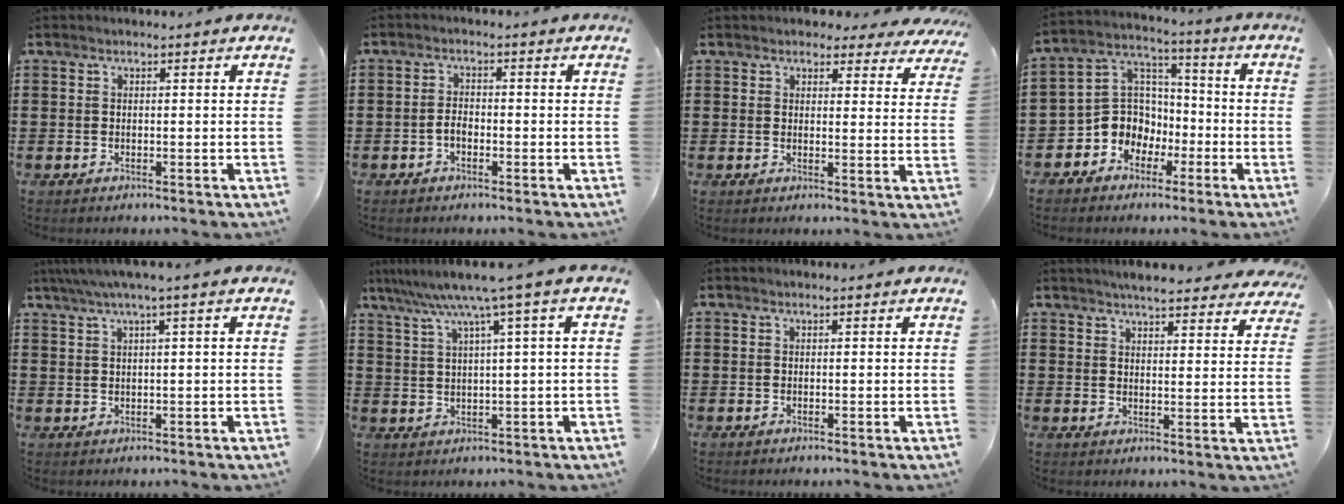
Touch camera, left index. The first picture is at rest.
{"total": 2.0, "force": [-0.9, 1.0, 1.5], "torque": [-0.039, 0.001, -0.020]}
{"total": 3.4, "force": [3.1, 1.0, 0.9], "torque": [-0.020, -0.006, 0.056]}
{"total": 7.9, "force": [-3.2, 7.2, 1.3], "torque": [-0.066, 0.007, -0.065]}
{"total": 2.2, "force": [0.8, -0.3, 2.1], "torque": [-0.038, -0.003, 0.012]}
{"total": 6.5, "force": [2.9, -0.6, 5.8], "torque": [-0.120, -0.017, 0.043]}
{"total": 0.0}
{"total": 4.9, "force": [4.7, 0.2, 1.4], "torque": [-0.033, -0.016, 0.085]}